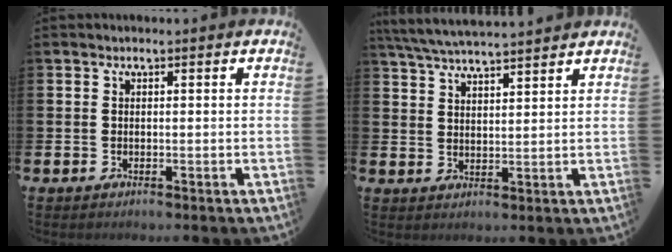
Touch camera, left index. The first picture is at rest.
{"total": 5.5, "force": [5.3, 0.2, 1.4], "torque": [-0.045, -0.023, 0.096]}